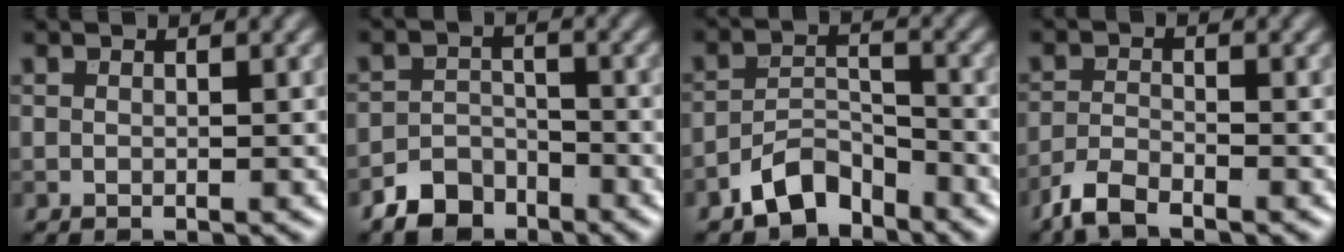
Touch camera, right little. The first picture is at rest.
{"total": 3.4, "force": [-2.6, 2.0, 0.8], "torque": [-0.010, 0.003, -0.052]}
{"total": 4.6, "force": [-3.6, 2.1, 2.1], "torque": [-0.030, 0.005, -0.073]}
{"total": 2.9, "force": [-2.4, 0.7, 1.4], "torque": [-0.034, -0.005, -0.059]}